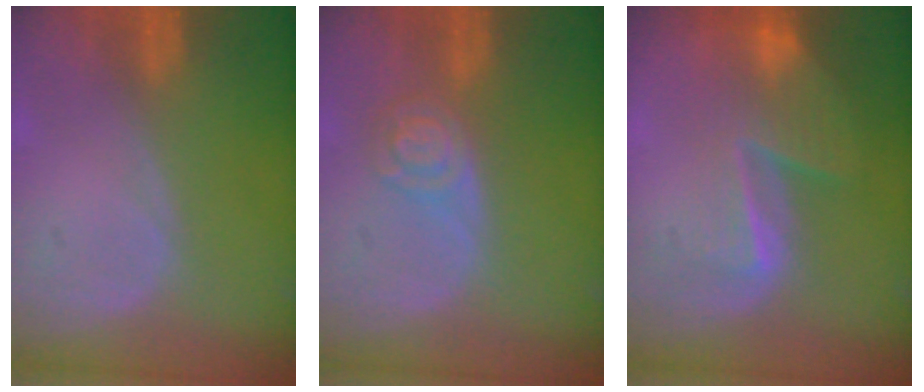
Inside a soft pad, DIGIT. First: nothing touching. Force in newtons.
{"total": 5.1, "press": 4.4, "slide": 2.5}
{"total": 7.8, "press": 6.9, "slide": 3.7}